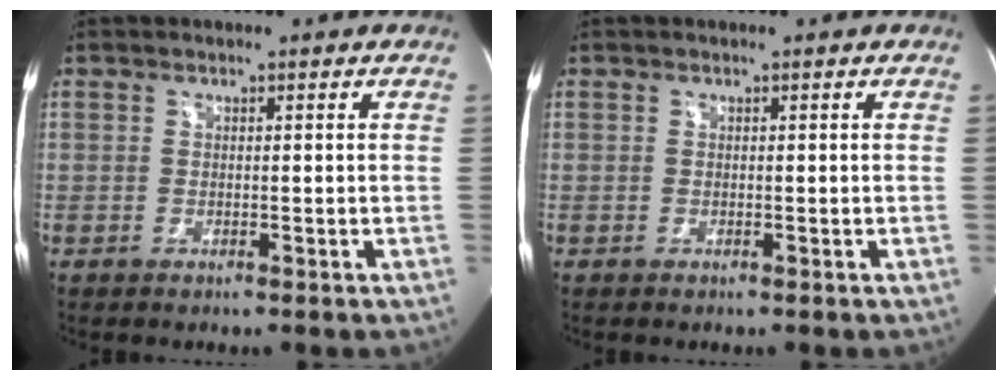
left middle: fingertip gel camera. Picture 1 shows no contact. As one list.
[{"total": 0.0}]